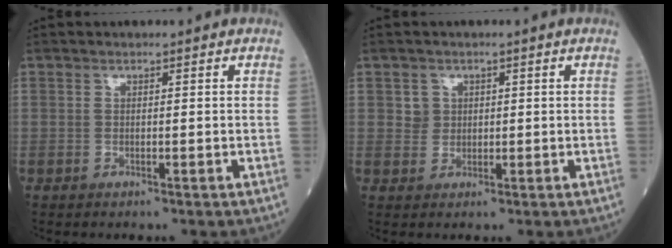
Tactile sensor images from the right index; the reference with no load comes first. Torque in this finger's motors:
{"motor_torque": [0.05, 0.01, -0.01, -0.01]}